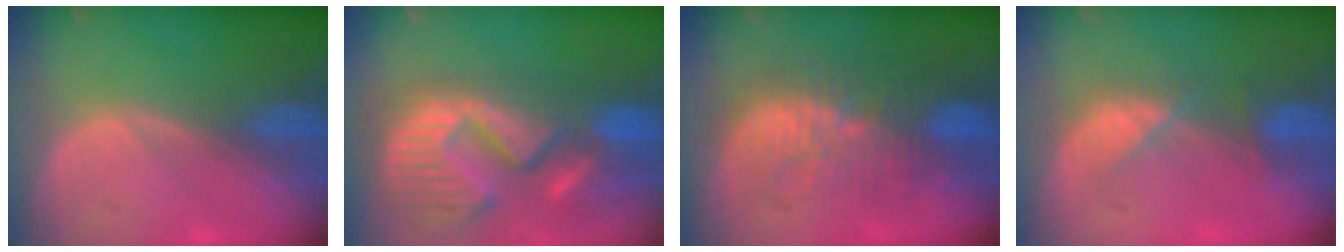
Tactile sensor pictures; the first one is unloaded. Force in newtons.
{"total": 15.1, "press": 12.7, "slide": 8.2}
{"total": 10.0, "press": 9.5, "slide": 3.0}
{"total": 3.7, "press": 3.7, "slide": 0.6}